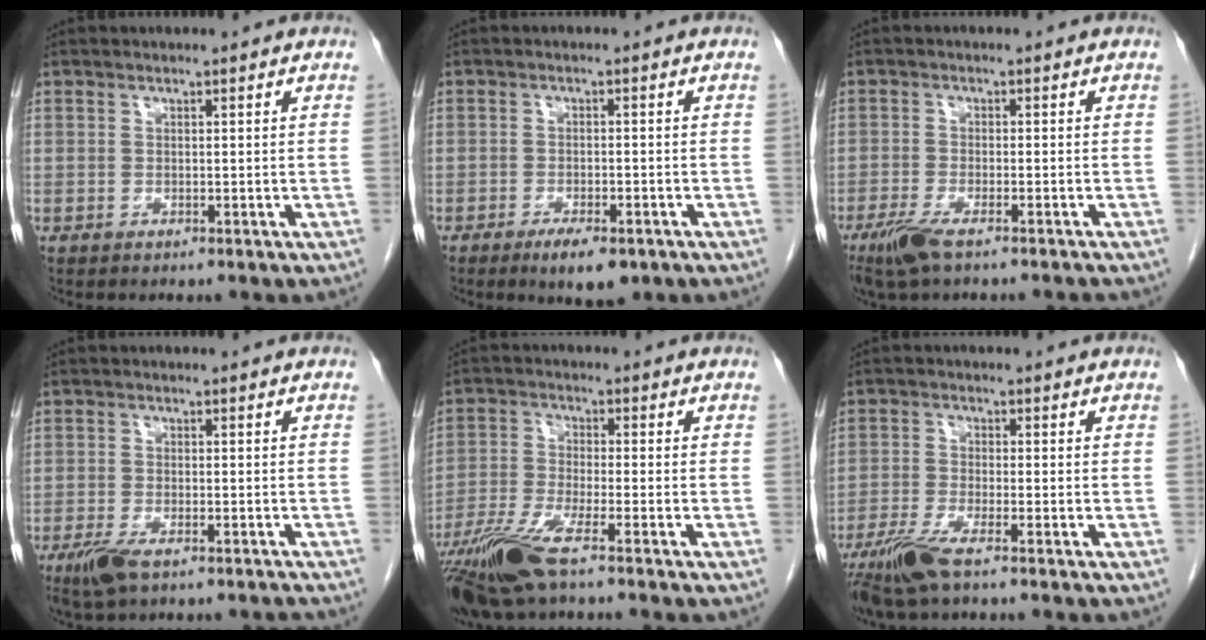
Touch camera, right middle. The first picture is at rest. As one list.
[{"total": 5.3, "force": [-3.3, 1.6, 3.7], "torque": [-0.057, -0.006, -0.045]}, {"total": 6.2, "force": [-4.8, 1.0, 3.9], "torque": [-0.071, -0.015, -0.081]}, {"total": 6.5, "force": [-5.1, 1.6, 3.7], "torque": [-0.062, -0.011, -0.086]}, {"total": 9.3, "force": [-6.5, 0.2, 6.7], "torque": [-0.139, -0.024, -0.125]}, {"total": 6.0, "force": [-4.3, 0.3, 4.2], "torque": [-0.091, -0.018, -0.087]}]